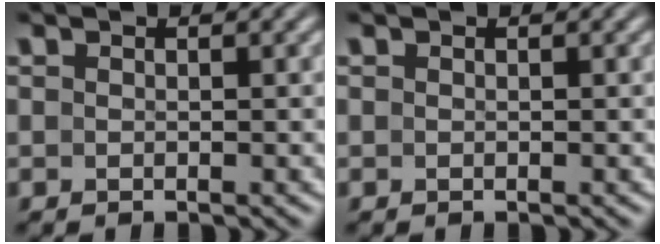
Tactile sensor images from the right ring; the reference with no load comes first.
{"total": 0.0}